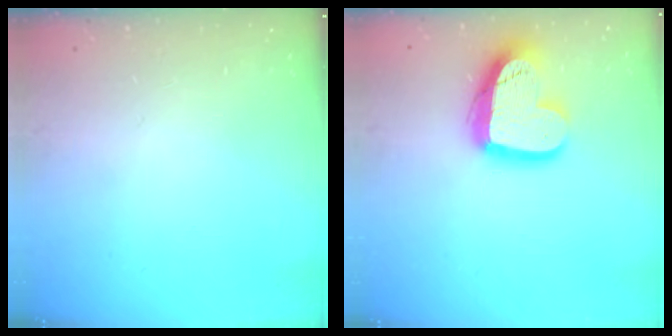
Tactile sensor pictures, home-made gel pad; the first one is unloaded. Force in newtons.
{"total": 18.3, "press": 18.2, "slide": 1.6}